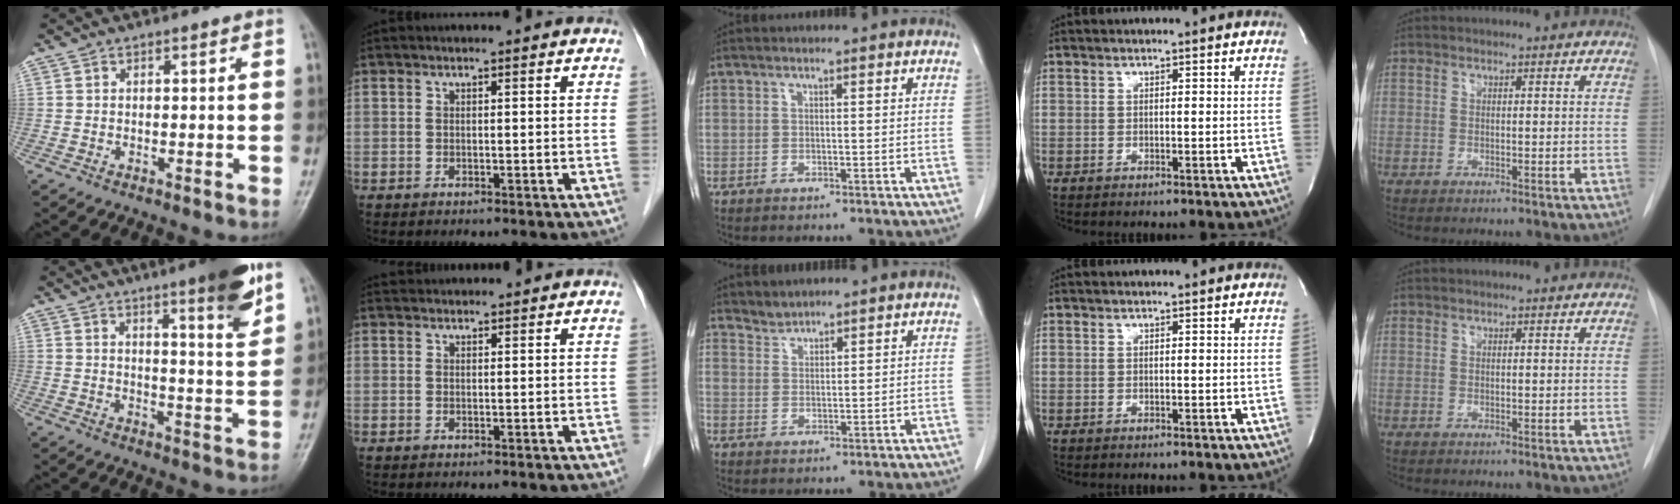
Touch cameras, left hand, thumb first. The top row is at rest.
{"thumb": {"total": 10.7, "force": [6.5, 1.4, 8.3], "torque": [-0.100, -0.038, 0.088]}, "index": {"total": 2.0, "force": [2.0, 0.4, 0.2], "torque": [-0.005, 0.025, 0.035]}, "middle": {"total": 2.0, "force": [1.9, 0.2, -0.4], "torque": [0.007, 0.002, 0.038]}}